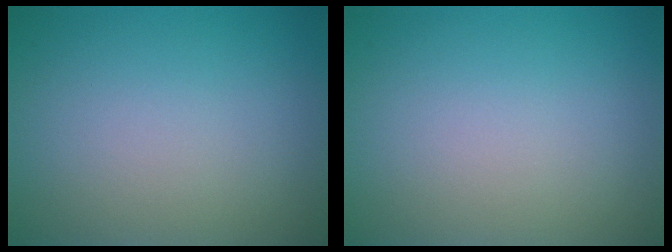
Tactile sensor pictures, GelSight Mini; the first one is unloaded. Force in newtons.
{"total": 0.0}